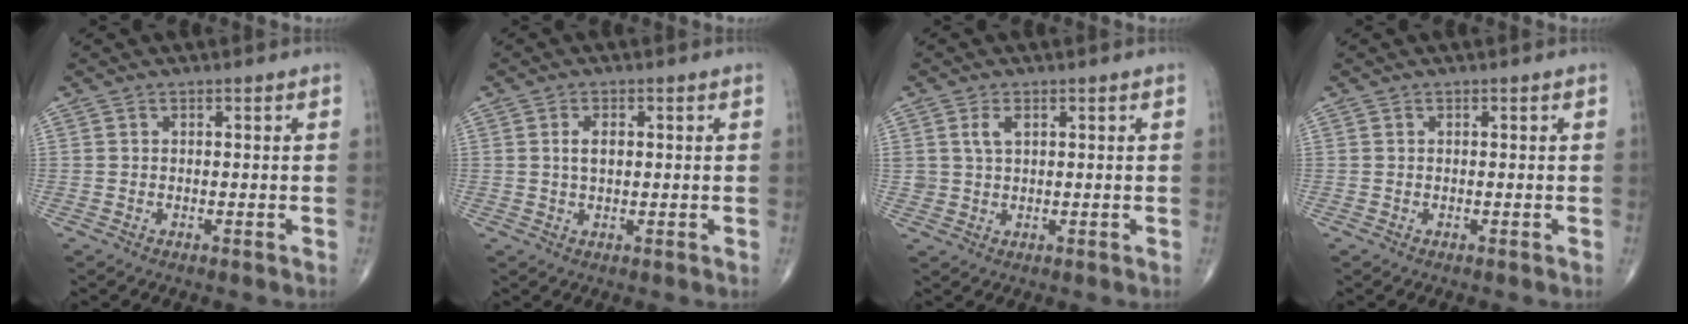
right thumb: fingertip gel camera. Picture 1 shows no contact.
{"total": 2.8, "force": [0.5, 1.5, 2.3], "torque": [-0.040, 0.000, 0.010]}
{"total": 3.0, "force": [1.2, 1.8, 2.1], "torque": [-0.037, -0.004, 0.025]}
{"total": 0.0}